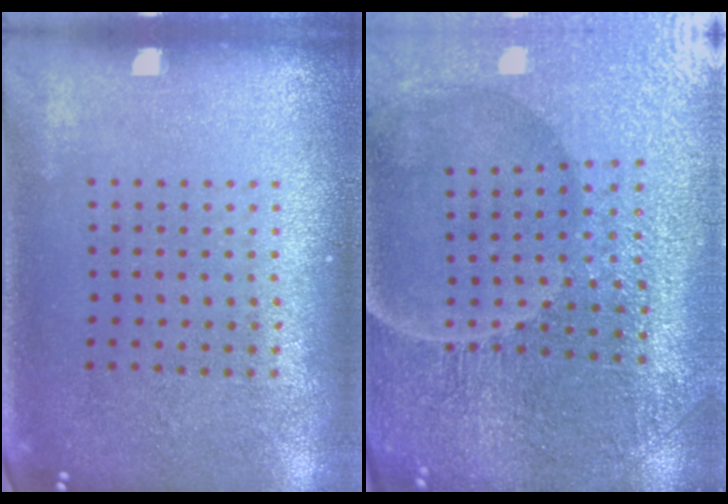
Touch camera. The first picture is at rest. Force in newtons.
{"total": 4.2, "press": 4.1, "slide": 0.7}